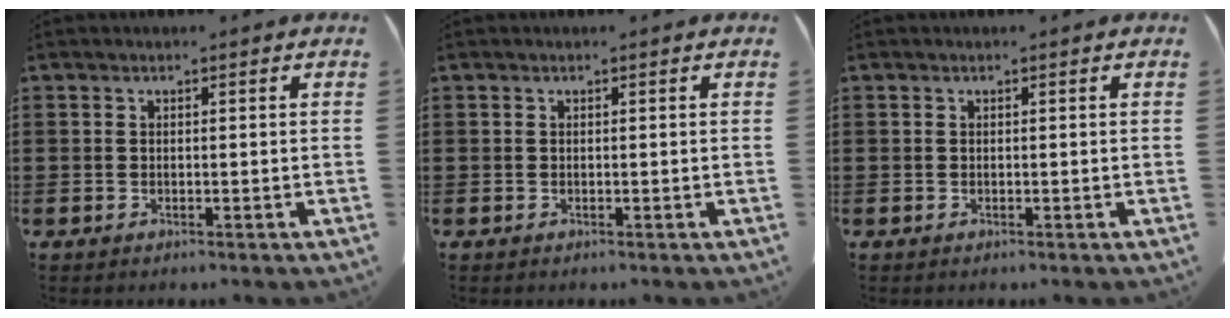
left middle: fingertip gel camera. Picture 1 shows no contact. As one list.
[{"total": 0.0}, {"total": 0.0}]